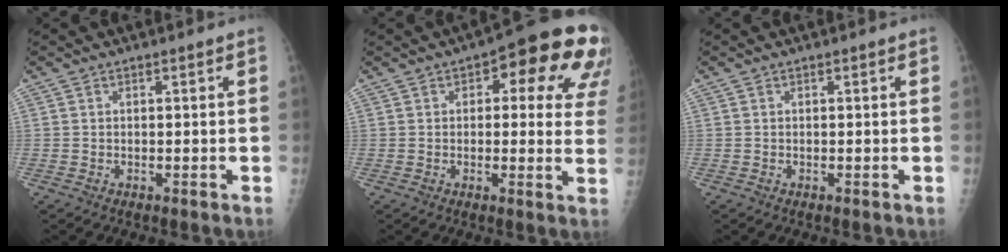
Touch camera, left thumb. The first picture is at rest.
{"total": 16.3, "force": [6.8, 7.2, 12.9], "torque": [-0.102, -0.002, 0.070]}
{"total": 0.0}